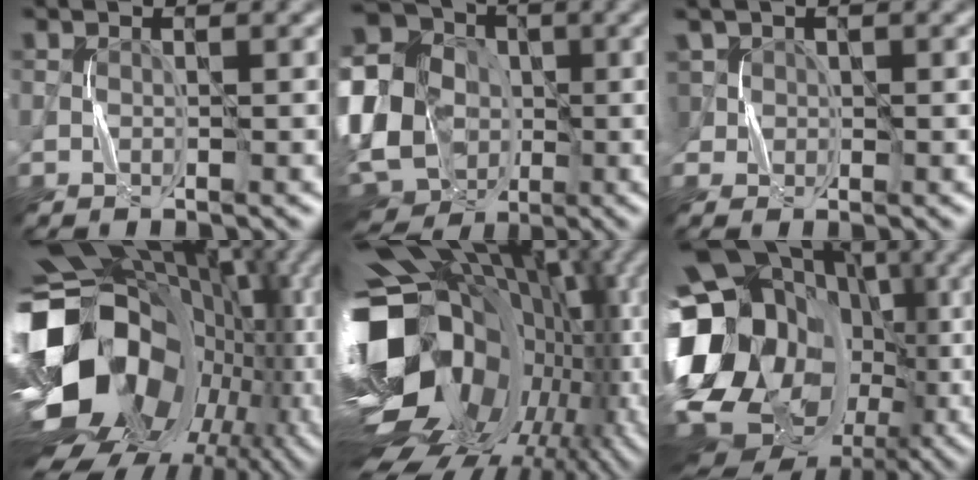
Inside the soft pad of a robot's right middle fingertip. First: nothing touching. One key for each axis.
{"total": 18.5, "fx": -2.9, "fy": 15.2, "fz": 10.1, "tx": -0.225, "ty": 0.040, "tz": -0.075}
{"total": 0.7, "fx": 0.6, "fy": 0.1, "fz": -0.3, "tx": 0.007, "ty": -0.006, "tz": 0.016}
{"total": 17.3, "fx": -2.5, "fy": 12.2, "fz": 12.1, "tx": -0.234, "ty": -0.032, "tz": -0.014}
{"total": 17.2, "fx": -2.2, "fy": 10.7, "fz": 13.2, "tx": -0.248, "ty": -0.031, "tz": -0.013}
{"total": 18.4, "fx": -3.0, "fy": 14.1, "fz": 11.5, "tx": -0.224, "ty": -0.005, "tz": -0.054}